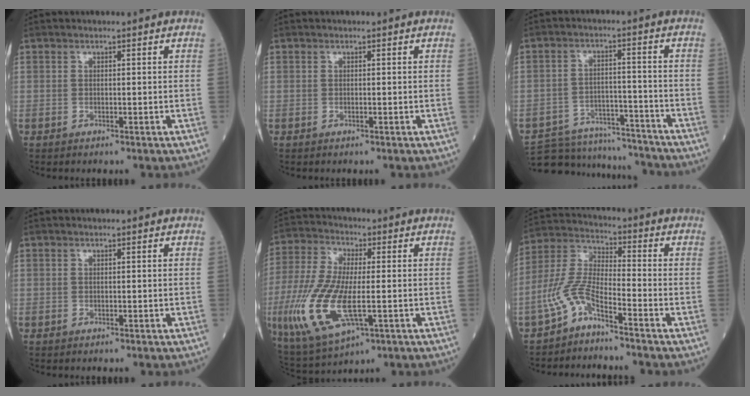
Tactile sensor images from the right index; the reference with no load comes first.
{"total": 0.0}
{"total": 13.7, "force": [-13.1, 3.6, 1.7], "torque": [-0.030, 0.024, -0.191]}
{"total": 0.0}
{"total": 14.8, "force": [-3.4, 5.0, 13.5], "torque": [-0.305, -0.020, -0.056]}
{"total": 6.3, "force": [-4.6, 1.3, 4.2], "torque": [-0.102, 0.007, -0.102]}